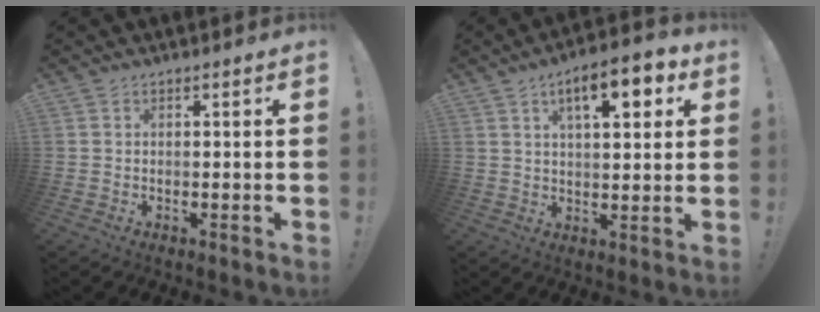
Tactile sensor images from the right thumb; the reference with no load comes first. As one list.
[{"total": 11.2, "force": [4.8, 4.3, 9.2], "torque": [-0.126, -0.013, 0.073]}]